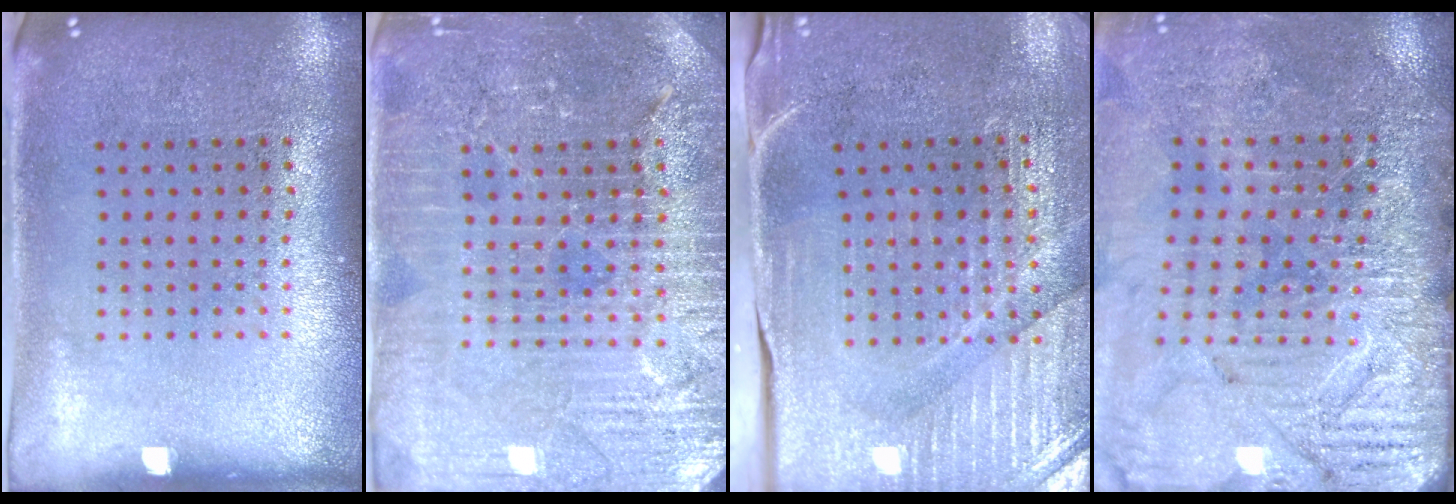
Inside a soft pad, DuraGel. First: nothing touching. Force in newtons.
{"total": 4.3, "press": 4.1, "slide": 1.4}
{"total": 3.8, "press": 3.7, "slide": 0.9}
{"total": 3.7, "press": 3.6, "slide": 0.7}